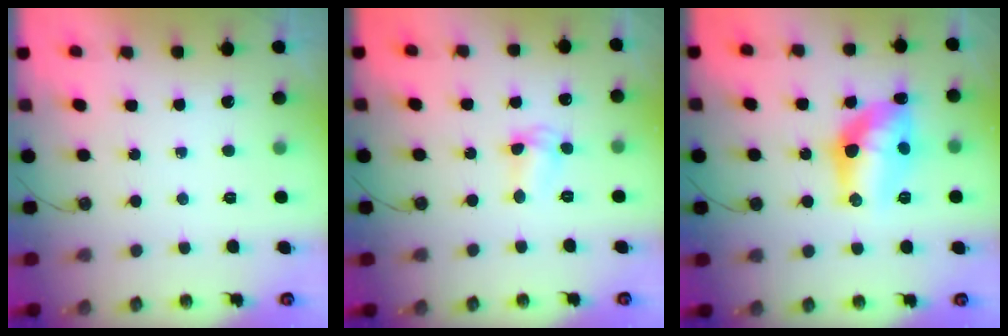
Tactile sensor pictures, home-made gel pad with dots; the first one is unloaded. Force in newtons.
{"total": 3.7, "press": 3.7, "slide": 0.3}
{"total": 12.7, "press": 12.7, "slide": 0.4}